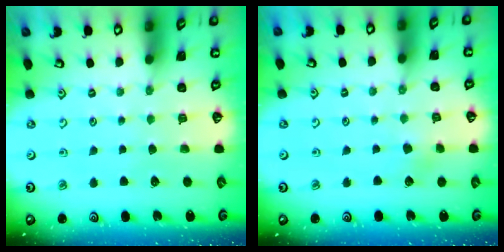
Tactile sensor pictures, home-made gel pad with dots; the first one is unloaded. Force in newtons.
{"total": 3.6, "press": 3.5, "slide": 0.4}